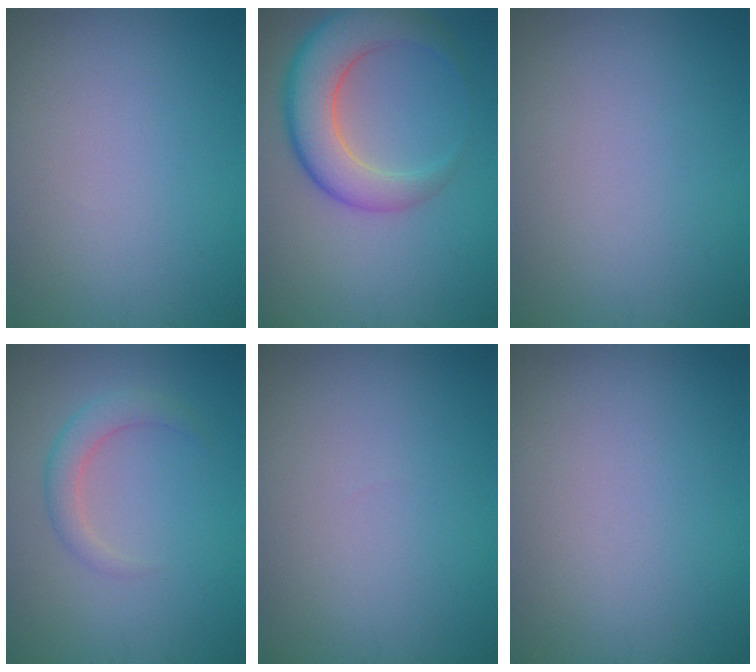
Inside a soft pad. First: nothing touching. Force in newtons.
{"total": 6.5, "press": 6.5, "slide": 0.2}
{"total": 0.0}
{"total": 2.2, "press": 2.2, "slide": 0.2}
{"total": 0.0}
{"total": 0.0}